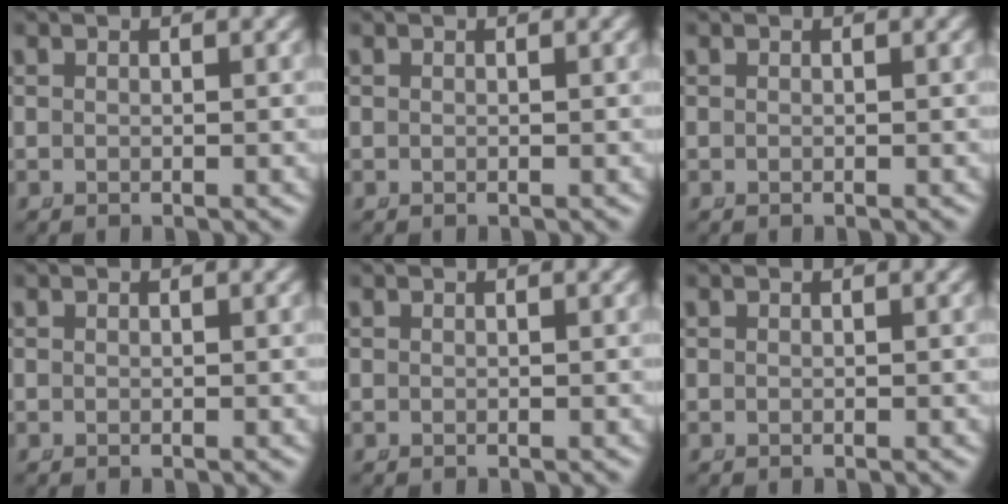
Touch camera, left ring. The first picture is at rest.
{"total": 0.0}
{"total": 0.0}
{"total": 0.0}
{"total": 0.0}
{"total": 0.0}